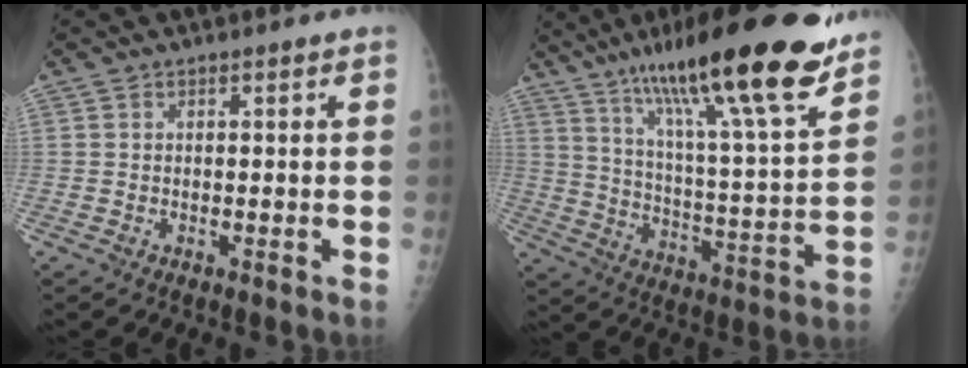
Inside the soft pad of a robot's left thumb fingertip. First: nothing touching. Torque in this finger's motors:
{"motor_torque": [0.67, 0.42, 1.34, -1.44, 0.41]}